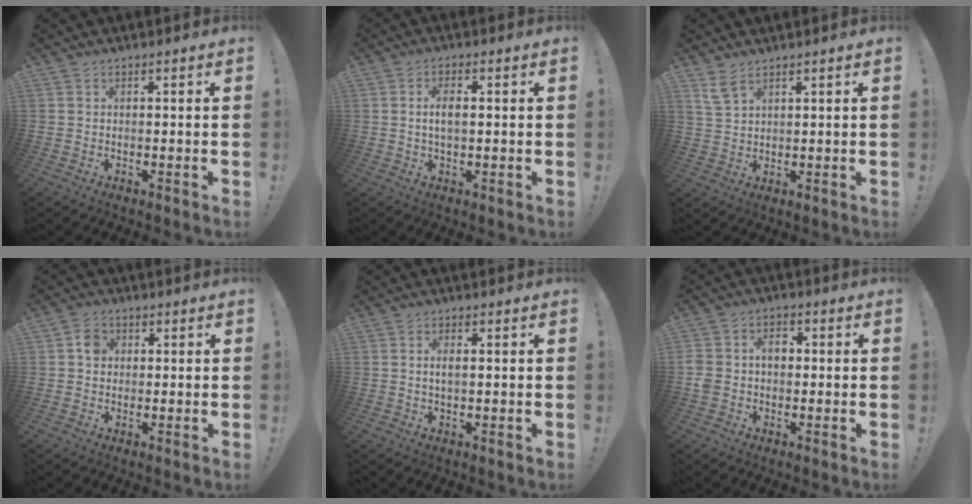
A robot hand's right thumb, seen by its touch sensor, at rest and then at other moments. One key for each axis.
{"total": 4.3, "fx": 0.3, "fy": 1.8, "fz": 3.9, "tx": -0.061, "ty": 0.004, "tz": 0.002}
{"total": 4.6, "fx": 3.4, "fy": 1.5, "fz": 2.7, "tx": -0.050, "ty": -0.015, "tz": 0.065}
{"total": 4.0, "fx": 0.4, "fy": 3.5, "fz": 1.9, "tx": -0.019, "ty": 0.003, "tz": 0.005}
{"total": 2.6, "fx": 0.2, "fy": 0.8, "fz": 2.5, "tx": -0.036, "ty": -0.002, "tz": 0.000}
{"total": 6.3, "fx": -0.1, "fy": 5.0, "fz": 3.8, "tx": -0.072, "ty": 0.010, "tz": -0.003}